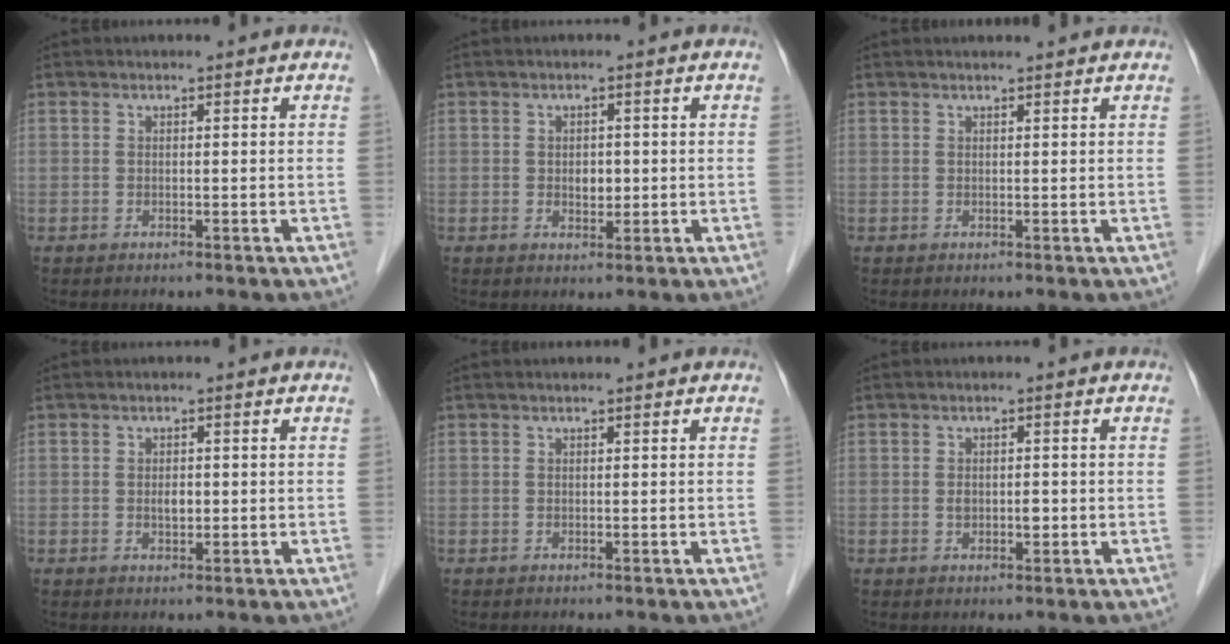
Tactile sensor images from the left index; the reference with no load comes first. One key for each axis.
{"total": 2.1, "fx": -0.3, "fy": 1.4, "fz": 1.5, "tx": -0.026, "ty": -0.003, "tz": -0.002}
{"total": 2.1, "fx": 2.0, "fy": 0.0, "fz": 0.7, "tx": -0.008, "ty": 0.011, "tz": 0.024}
{"total": 1.5, "fx": -0.3, "fy": 0.8, "fz": 1.2, "tx": -0.022, "ty": -0.003, "tz": -0.003}
{"total": 0.0}
{"total": 1.9, "fx": -0.5, "fy": 1.0, "fz": 1.5, "tx": -0.029, "ty": -0.002, "tz": -0.005}